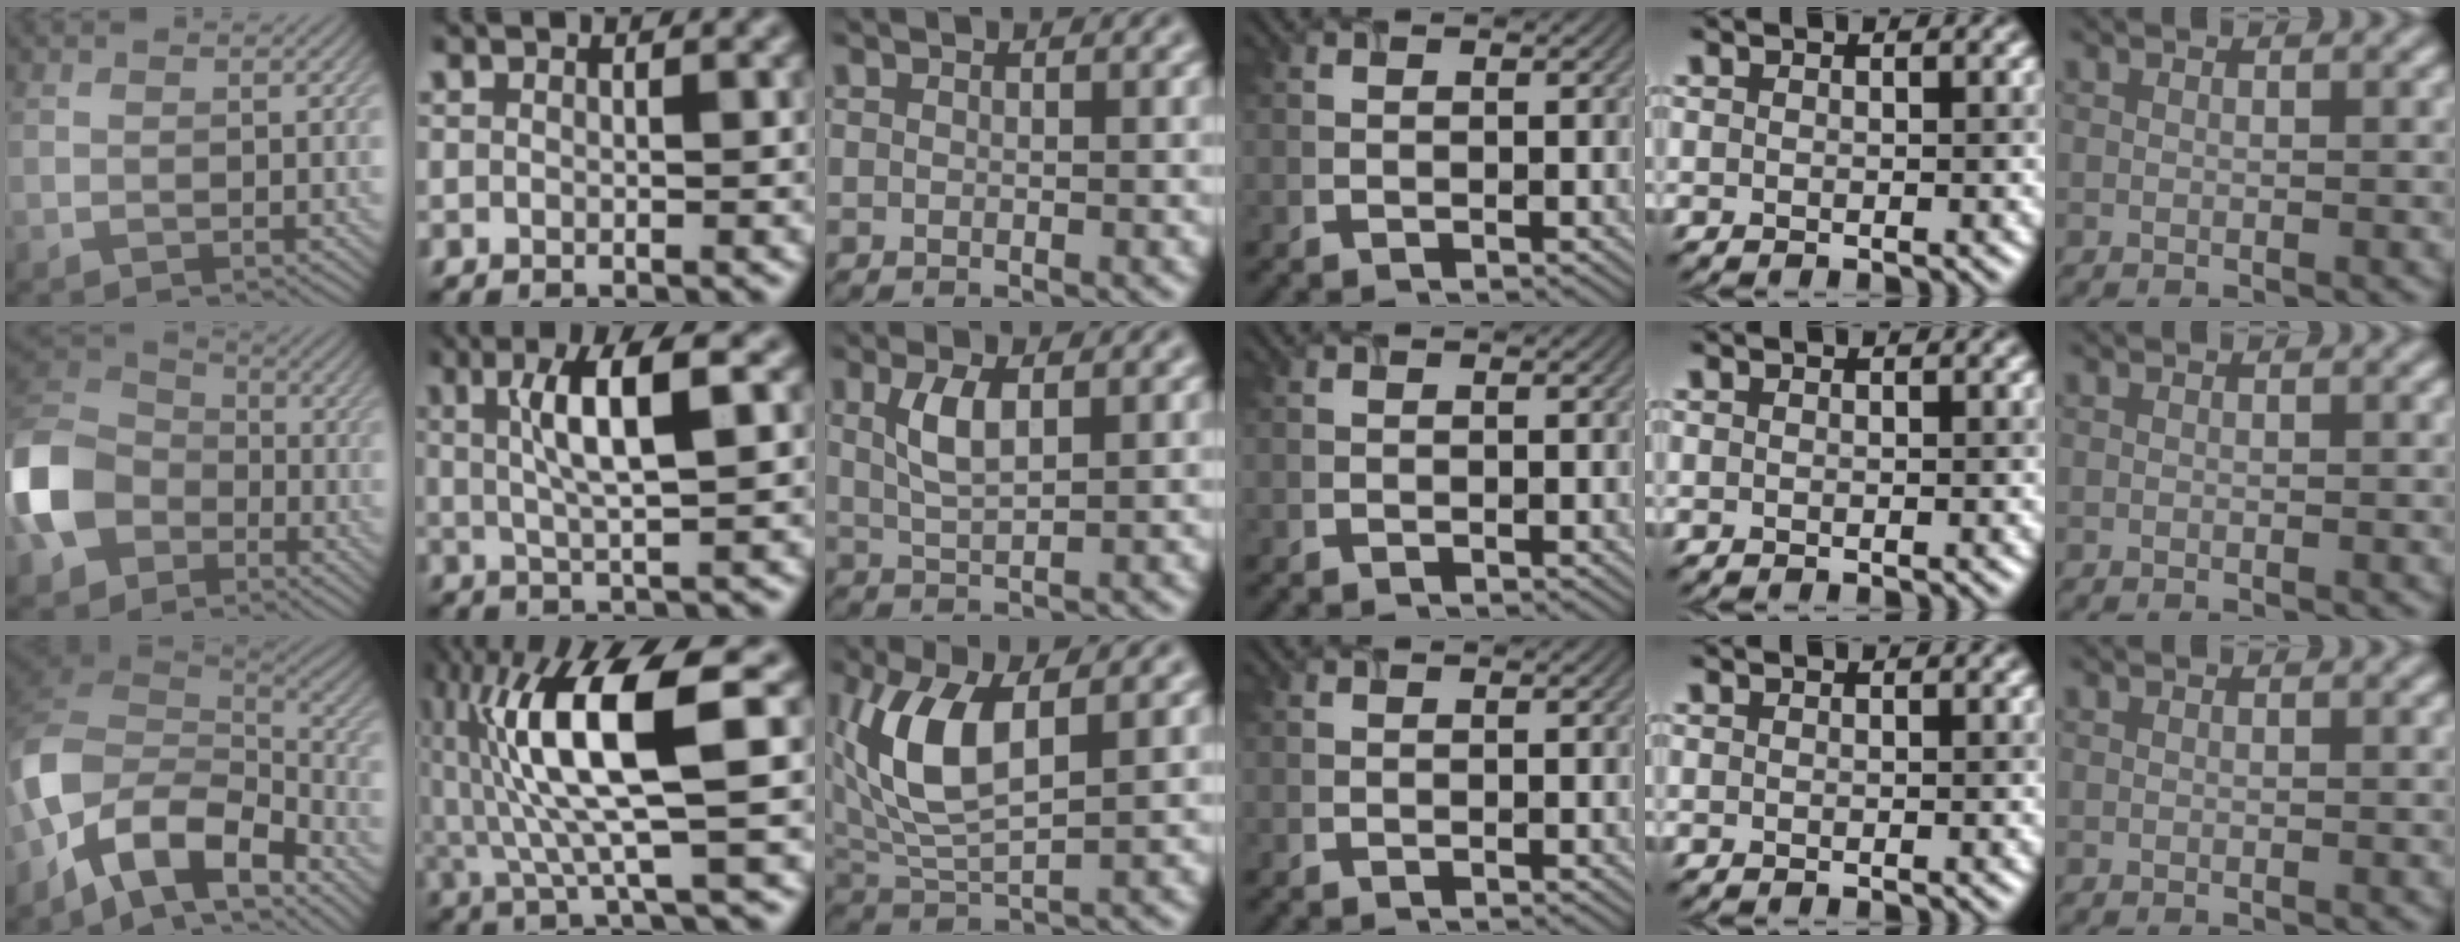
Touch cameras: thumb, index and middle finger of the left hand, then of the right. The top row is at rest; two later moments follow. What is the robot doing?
{"motion": "lift_and_place", "object": "timer"}